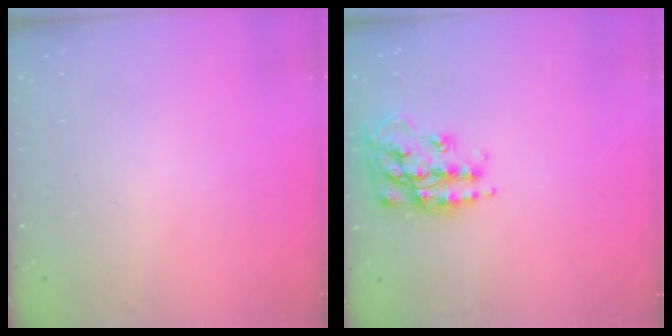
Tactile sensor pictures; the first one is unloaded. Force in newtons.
{"total": 17.4, "press": 17.3, "slide": 1.2}